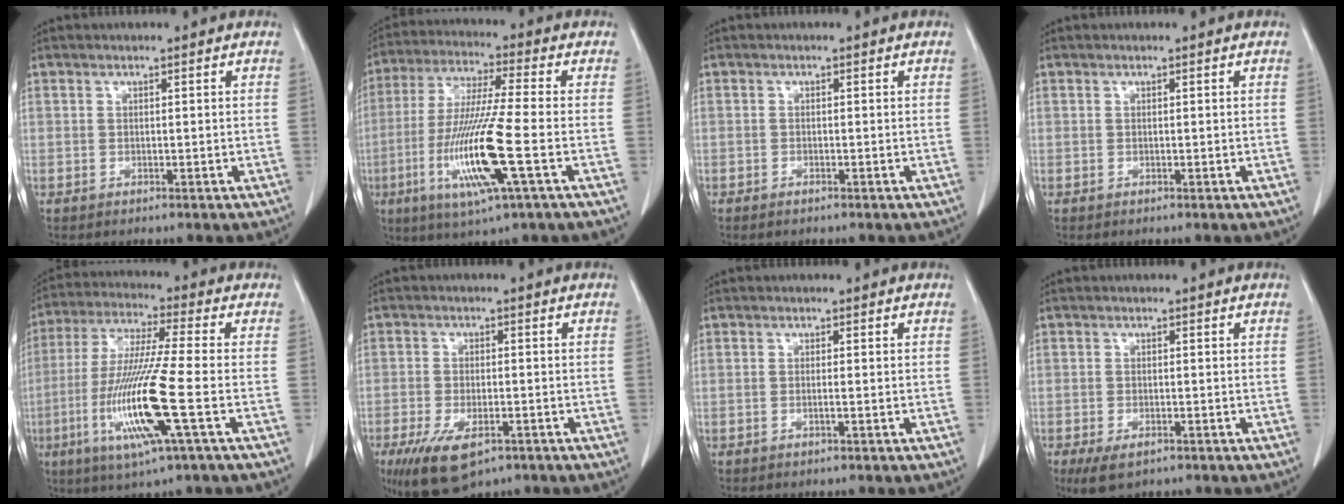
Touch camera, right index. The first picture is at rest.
{"total": 14.5, "force": [-4.2, 0.1, 13.9], "torque": [-0.285, -0.020, -0.084]}
{"total": 0.6, "force": [-0.5, 0.3, 0.2], "torque": [-0.003, 0.000, -0.007]}
{"total": 0.0}
{"total": 15.0, "force": [-4.4, -0.3, 14.4], "torque": [-0.298, -0.020, -0.089]}
{"total": 8.8, "force": [-5.1, 3.9, 6.0], "torque": [-0.106, -0.014, -0.081]}
{"total": 0.7, "force": [-0.2, -0.1, 0.6], "torque": [-0.011, -0.001, -0.004]}
{"total": 4.3, "force": [-2.6, 2.1, 2.7], "torque": [-0.048, -0.008, -0.038]}